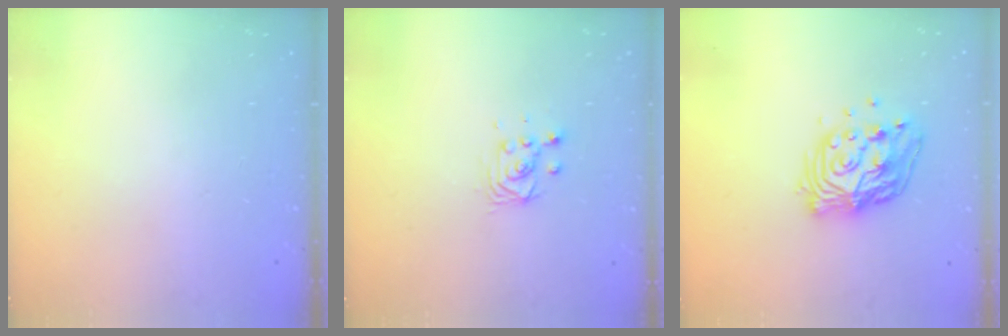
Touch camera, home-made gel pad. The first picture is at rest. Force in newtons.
{"total": 3.5, "press": 3.5, "slide": 0.2}
{"total": 13.7, "press": 13.7, "slide": 1.2}